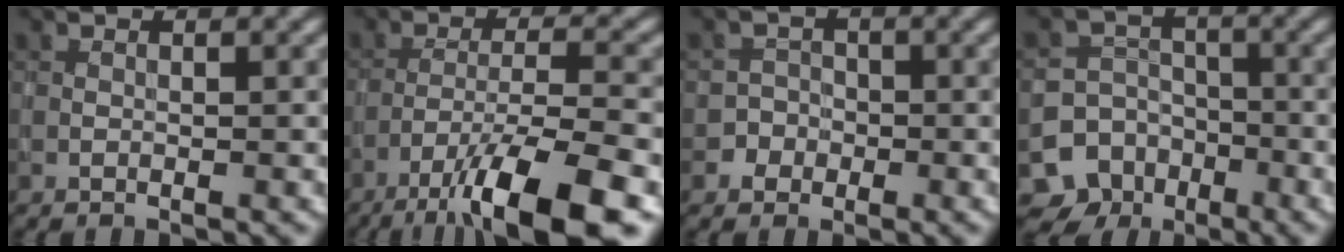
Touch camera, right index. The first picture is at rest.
{"total": 10.4, "force": [-6.5, 2.4, 7.7], "torque": [-0.137, -0.001, -0.111]}
{"total": 2.6, "force": [-1.3, 2.2, -0.2], "torque": [0.036, 0.005, -0.030]}
{"total": 9.5, "force": [-5.9, 7.4, 1.0], "torque": [-0.011, -0.027, -0.105]}